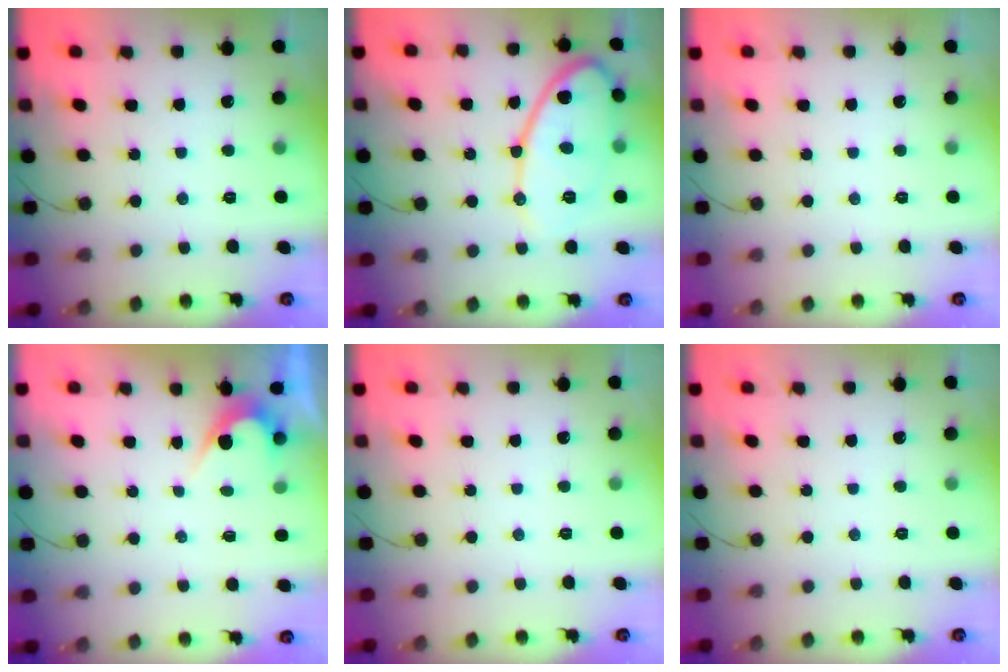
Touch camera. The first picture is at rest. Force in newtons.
{"total": 15.3, "press": 15.3, "slide": 1.2}
{"total": 0.0}
{"total": 3.4, "press": 3.4, "slide": 0.3}
{"total": 0.0}
{"total": 0.0}